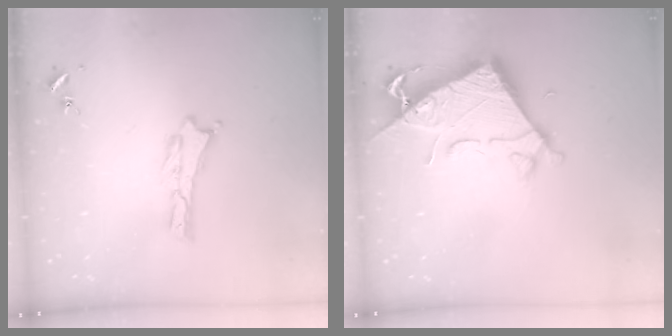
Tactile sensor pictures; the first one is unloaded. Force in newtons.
{"total": 7.3, "press": 7.3, "slide": 0.6}